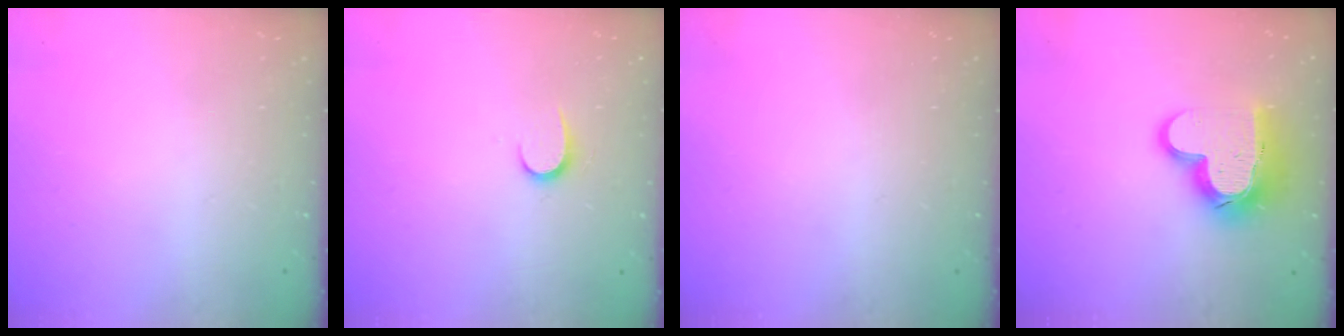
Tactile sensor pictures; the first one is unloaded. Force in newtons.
{"total": 5.6, "press": 5.5, "slide": 0.6}
{"total": 0.0}
{"total": 16.3, "press": 16.3, "slide": 1.1}